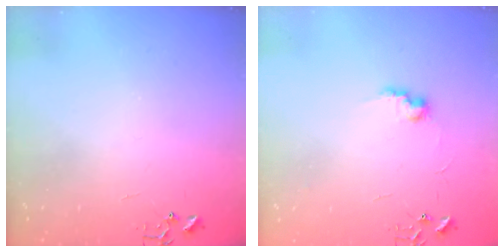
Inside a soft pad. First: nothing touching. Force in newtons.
{"total": 7.5, "press": 7.4, "slide": 0.3}